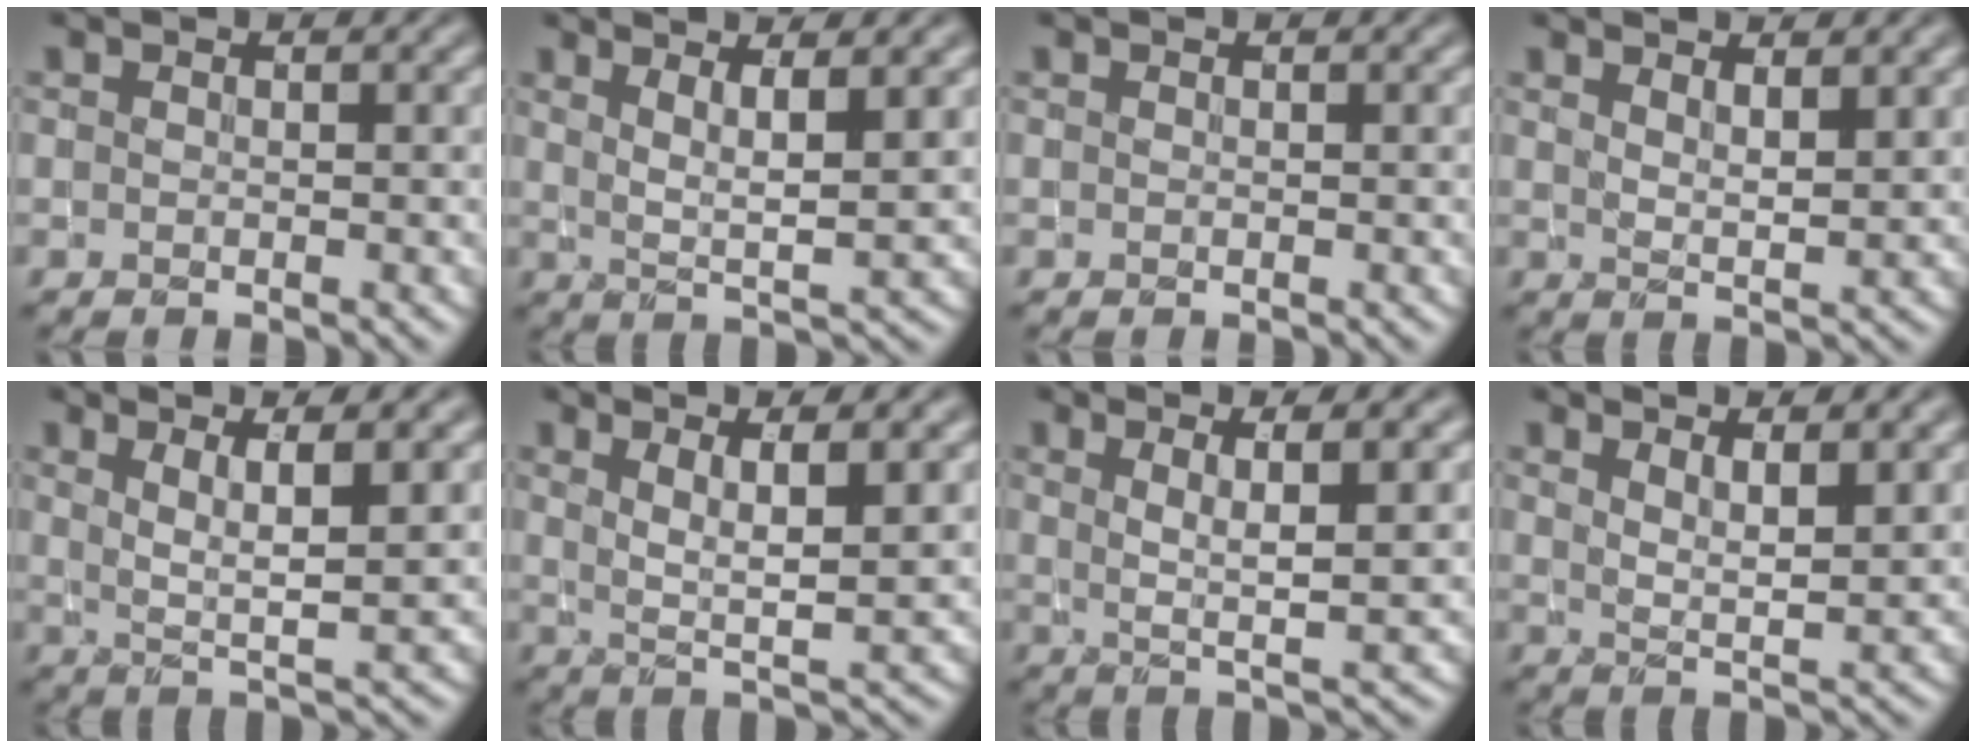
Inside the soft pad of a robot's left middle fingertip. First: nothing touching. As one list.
[{"total": 3.9, "force": [1.8, 0.7, 3.4], "torque": [-0.061, -0.009, 0.033]}, {"total": 0.0}, {"total": 2.8, "force": [2.0, 0.7, 1.8], "torque": [-0.022, -0.002, 0.033]}, {"total": 4.4, "force": [1.8, 0.8, 4.0], "torque": [-0.069, -0.006, 0.035]}, {"total": 4.5, "force": [1.9, 0.9, 4.0], "torque": [-0.070, -0.009, 0.036]}, {"total": 4.7, "force": [1.6, 0.8, 4.4], "torque": [-0.073, -0.004, 0.029]}, {"total": 3.7, "force": [2.5, 0.9, 2.6], "torque": [-0.040, -0.001, 0.037]}]